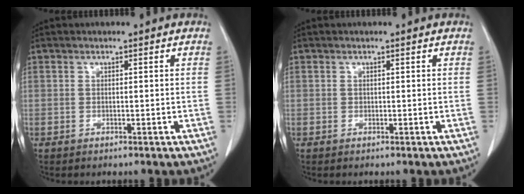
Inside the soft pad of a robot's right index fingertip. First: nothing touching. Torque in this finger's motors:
{"motor_torque": [0.06, -0.01, 0.02, 0.01]}